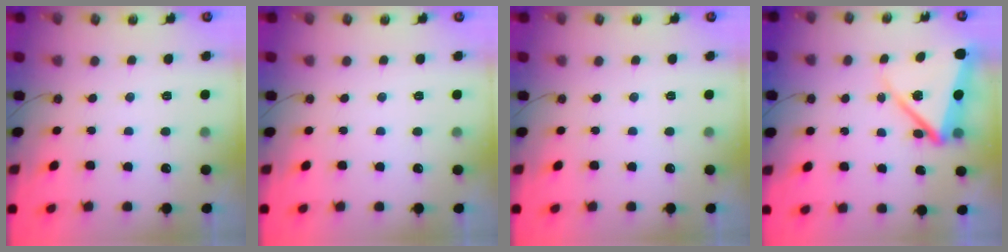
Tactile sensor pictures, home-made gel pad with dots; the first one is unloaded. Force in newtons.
{"total": 0.0}
{"total": 0.0}
{"total": 11.7, "press": 11.5, "slide": 2.0}